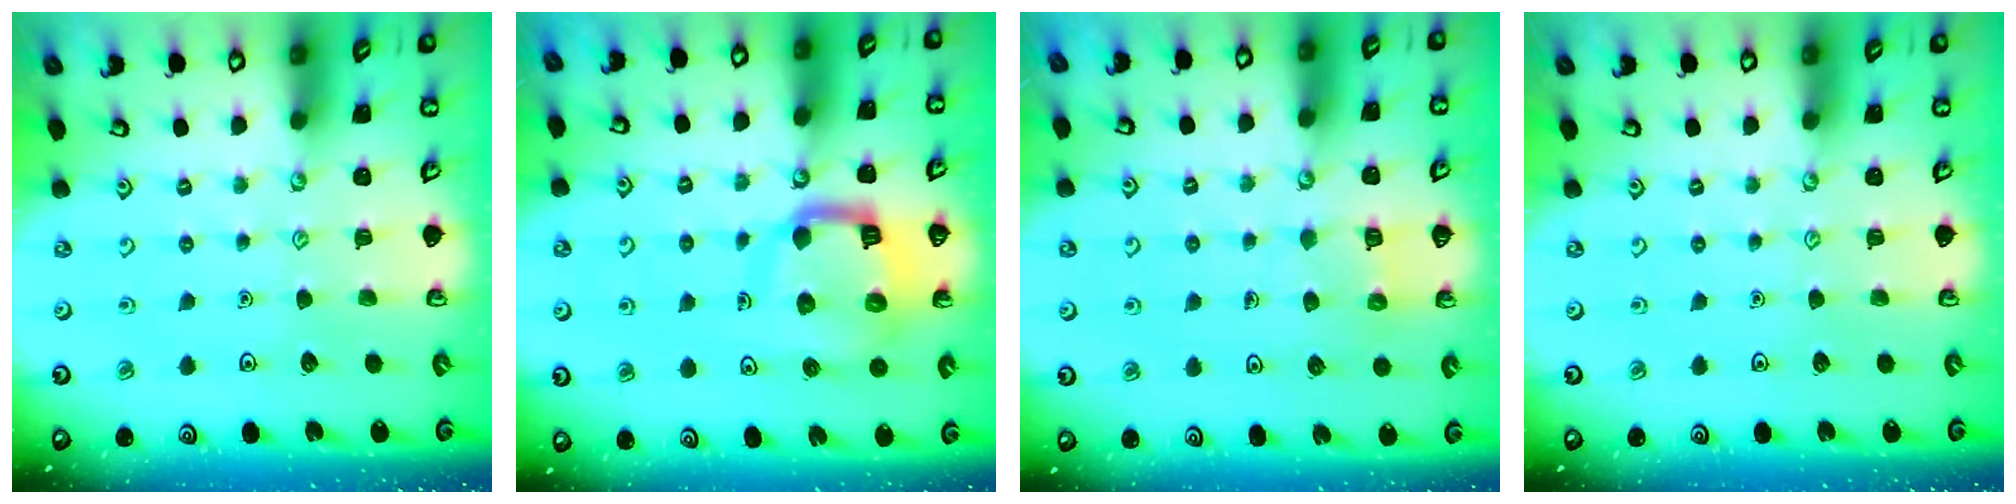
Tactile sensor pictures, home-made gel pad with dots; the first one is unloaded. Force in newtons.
{"total": 12.9, "press": 12.8, "slide": 1.4}
{"total": 6.1, "press": 6.1, "slide": 0.6}
{"total": 0.0}